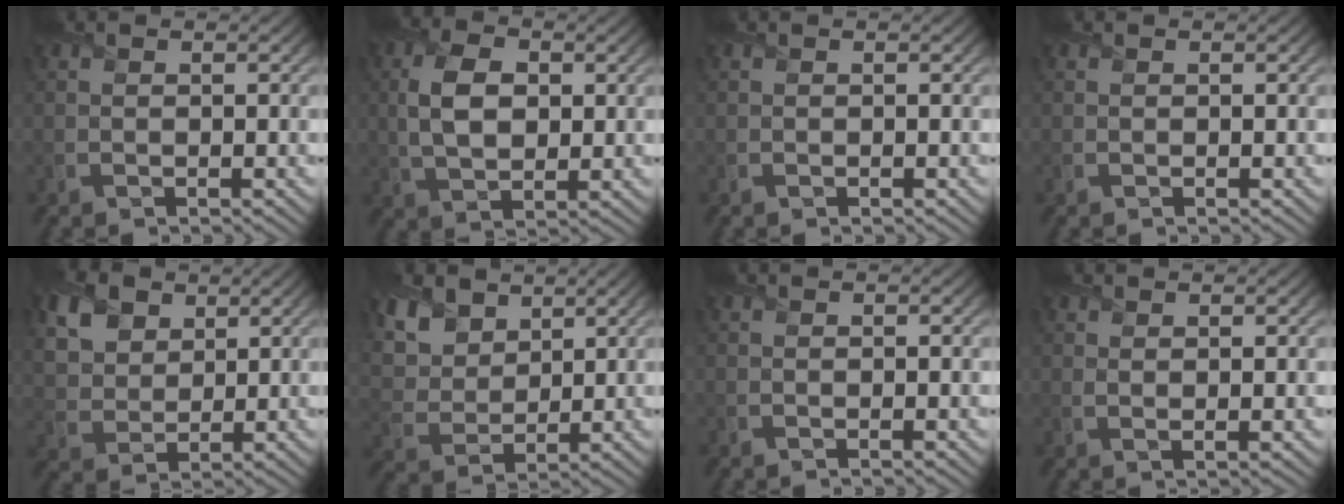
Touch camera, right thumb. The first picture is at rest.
{"total": 6.7, "force": [0.8, 4.2, 5.2], "torque": [-0.111, 0.002, 0.012]}
{"total": 0.0}
{"total": 0.0}
{"total": 7.4, "force": [3.7, 5.0, 4.1], "torque": [-0.118, 0.006, 0.073]}
{"total": 8.8, "force": [5.4, 5.4, 4.4], "torque": [-0.157, -0.003, 0.114]}
{"total": 0.0}
{"total": 1.0, "force": [0.6, 0.2, 0.8], "torque": [-0.020, -0.006, 0.013]}